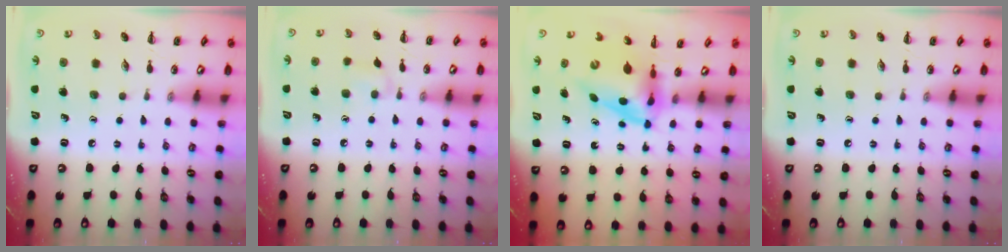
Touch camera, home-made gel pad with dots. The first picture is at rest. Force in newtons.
{"total": 5.0, "press": 4.7, "slide": 1.7}
{"total": 3.8, "press": 3.7, "slide": 0.6}
{"total": 0.0}